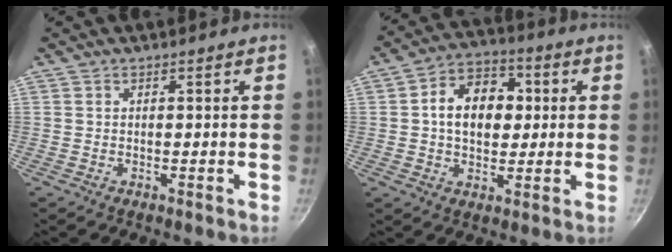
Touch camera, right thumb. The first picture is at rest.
{"total": 12.7, "force": [1.5, 9.2, 8.6], "torque": [-0.096, 0.016, 0.011]}